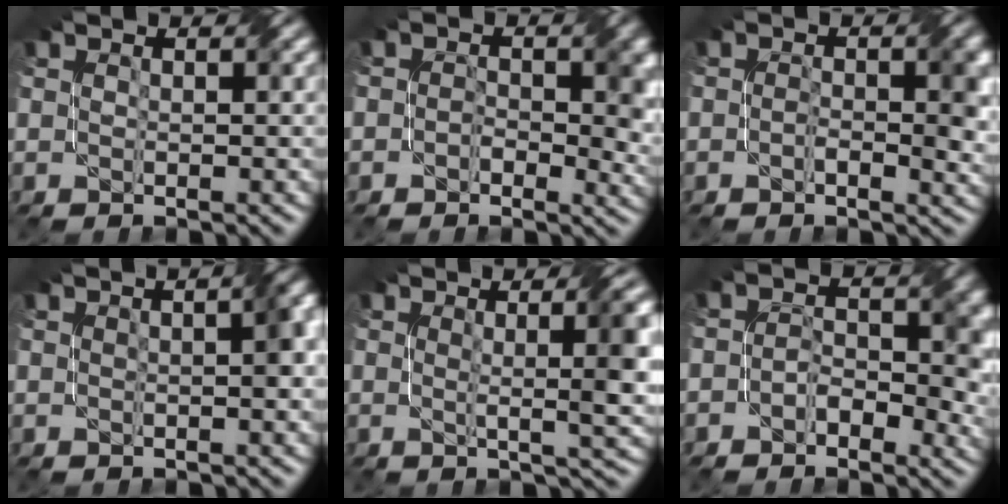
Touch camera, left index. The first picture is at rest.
{"total": 4.7, "force": [0.0, 2.9, 3.7], "torque": [-0.037, -0.001, -0.010]}
{"total": 3.8, "force": [-0.4, 1.6, 3.4], "torque": [-0.051, -0.003, -0.008]}
{"total": 3.1, "force": [0.4, 0.8, 3.0], "torque": [-0.037, 0.014, 0.005]}
{"total": 7.3, "force": [1.1, 2.1, 6.9], "torque": [-0.062, 0.005, 0.018]}
{"total": 4.4, "force": [-0.8, 2.8, 3.3], "torque": [-0.040, -0.004, -0.020]}